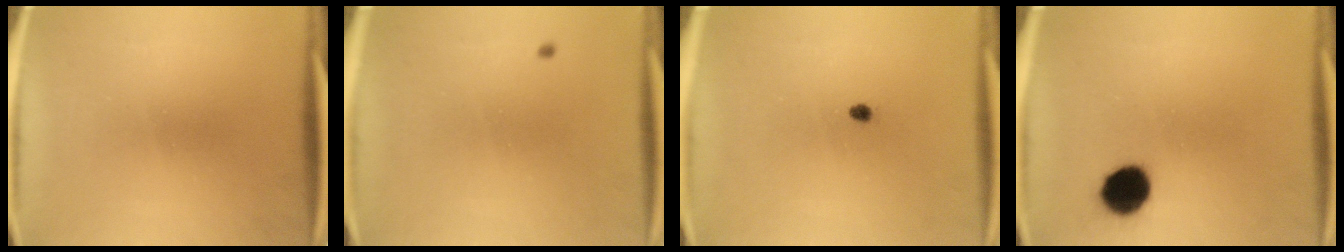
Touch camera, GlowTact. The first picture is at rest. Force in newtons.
{"total": 0.6}
{"total": 1.0}
{"total": 8.9}